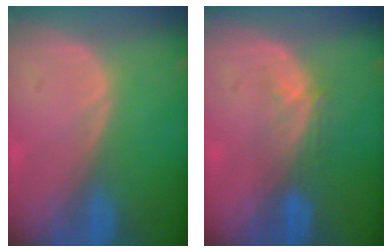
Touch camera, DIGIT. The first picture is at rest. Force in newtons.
{"total": 3.8, "press": 3.4, "slide": 1.6}